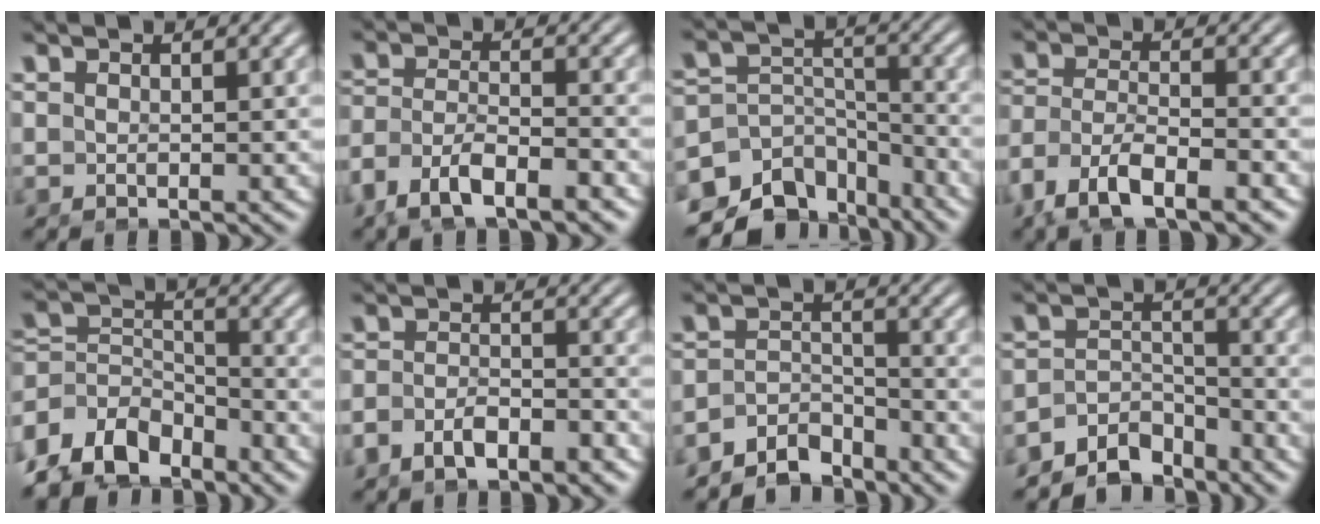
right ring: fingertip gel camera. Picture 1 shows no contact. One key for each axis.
{"total": 5.5, "fx": -3.4, "fy": 3.2, "fz": 3.0, "tx": -0.075, "ty": -0.028, "tz": -0.048}
{"total": 11.5, "fx": -6.7, "fy": 7.9, "fz": 5.0, "tx": -0.102, "ty": -0.046, "tz": -0.099}
{"total": 6.5, "fx": -3.4, "fy": 3.9, "fz": 3.8, "tx": -0.101, "ty": -0.037, "tz": -0.043}
{"total": 8.8, "fx": -4.6, "fy": 6.2, "fz": 4.3, "tx": -0.094, "ty": -0.054, "tz": -0.058}
{"total": 3.6, "fx": -3.0, "fy": 1.3, "fz": 1.6, "tx": -0.023, "ty": -0.009, "tz": -0.049}
{"total": 6.7, "fx": -5.1, "fy": 3.7, "fz": 2.2, "tx": -0.041, "ty": -0.032, "tz": -0.077}
{"total": 7.5, "fx": -5.7, "fy": 4.3, "fz": 2.5, "tx": -0.046, "ty": -0.034, "tz": -0.085}